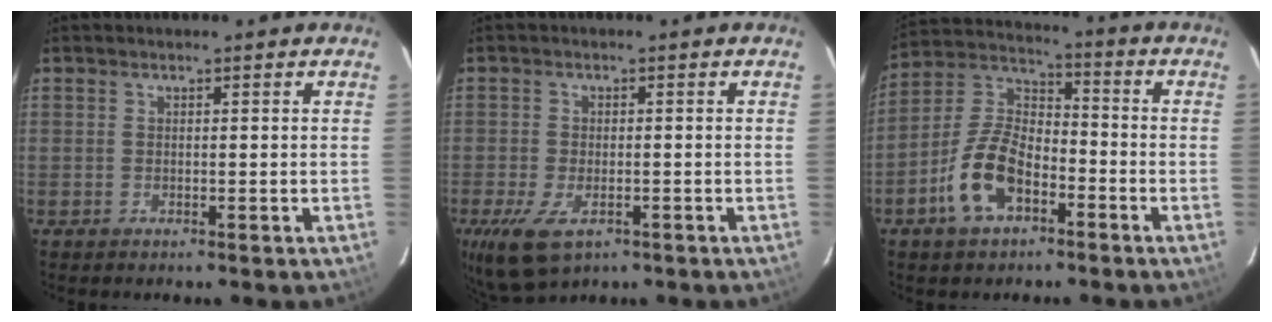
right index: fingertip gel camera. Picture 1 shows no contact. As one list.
[{"total": 8.6, "force": [-4.4, 4.4, 6.0], "torque": [-0.138, -0.030, -0.076]}, {"total": 12.3, "force": [-6.1, 6.4, 8.5], "torque": [-0.178, 0.021, -0.110]}]